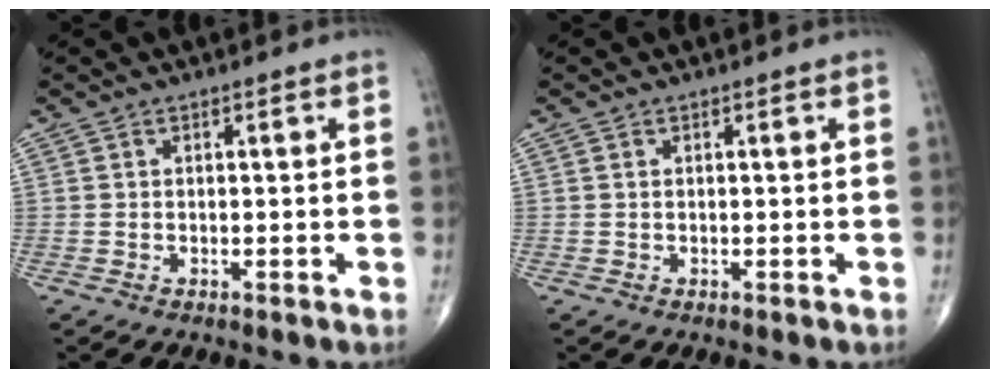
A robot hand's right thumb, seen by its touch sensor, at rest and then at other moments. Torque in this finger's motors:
{"motor_torque": [-0.02, -0.13, 0.05, 0.14, 0.06]}